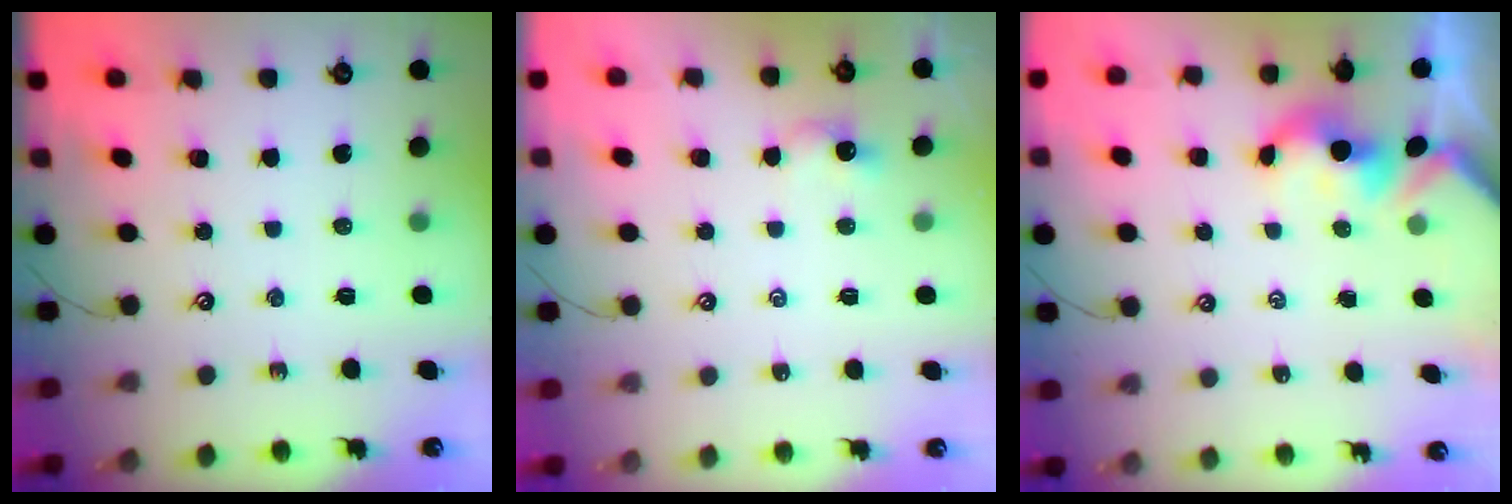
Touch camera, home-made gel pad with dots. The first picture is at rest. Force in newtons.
{"total": 1.1, "press": 1.1, "slide": 0.2}
{"total": 1.6, "press": 1.6, "slide": 0.1}